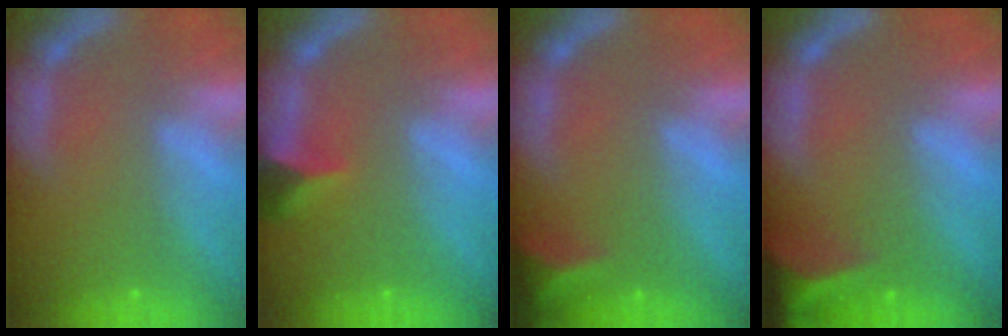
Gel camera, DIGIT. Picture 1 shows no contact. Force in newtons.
{"total": 2.9}
{"total": 5.0}
{"total": 8.9}